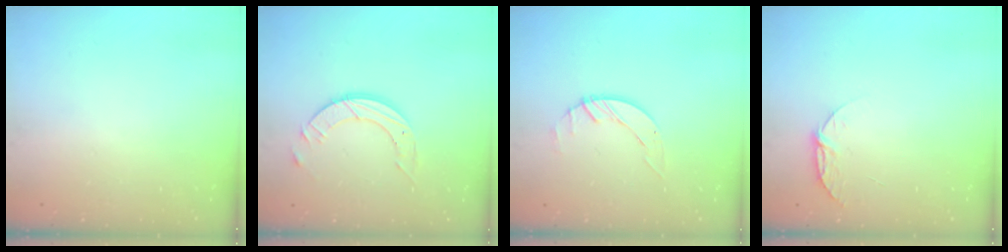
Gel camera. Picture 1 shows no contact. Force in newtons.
{"total": 9.0, "press": 9.0, "slide": 0.8}
{"total": 2.6, "press": 2.6, "slide": 0.3}
{"total": 5.6, "press": 5.6, "slide": 0.6}